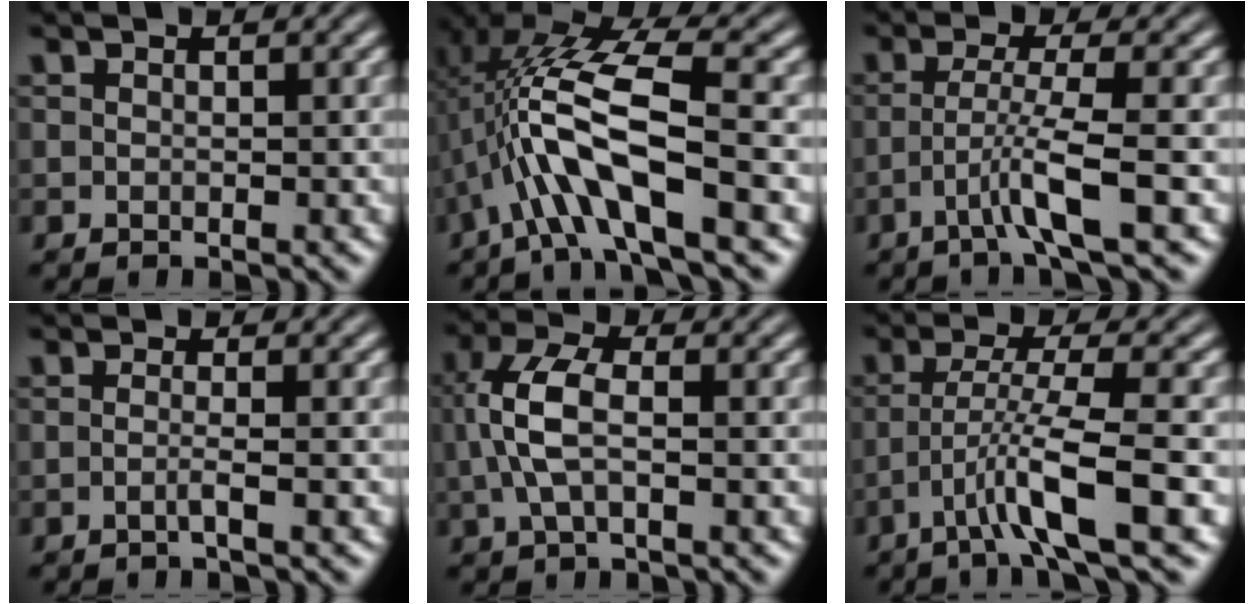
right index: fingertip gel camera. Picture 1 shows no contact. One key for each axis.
{"total": 7.7, "fx": 0.4, "fy": 2.6, "fz": 7.3, "tx": -0.152, "ty": -0.009, "tz": 0.016}
{"total": 3.7, "fx": -1.6, "fy": -1.1, "fz": 3.1, "tx": -0.054, "ty": -0.011, "tz": -0.021}
{"total": 1.5, "fx": -0.9, "fy": -0.8, "fz": 0.8, "tx": -0.016, "ty": -0.008, "tz": -0.014}
{"total": 4.0, "fx": 0.1, "fy": 1.1, "fz": 3.9, "tx": -0.090, "ty": -0.004, "tz": 0.010}
{"total": 4.9, "fx": -1.9, "fy": -0.3, "fz": 4.5, "tx": -0.081, "ty": -0.012, "tz": -0.024}